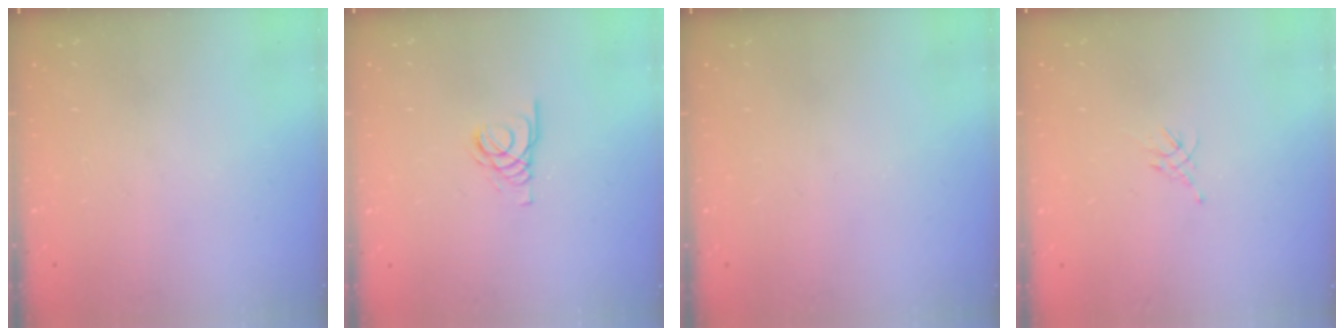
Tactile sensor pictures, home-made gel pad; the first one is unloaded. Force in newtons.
{"total": 2.1, "press": 2.1, "slide": 0.2}
{"total": 0.0}
{"total": 3.1, "press": 3.0, "slide": 0.8}